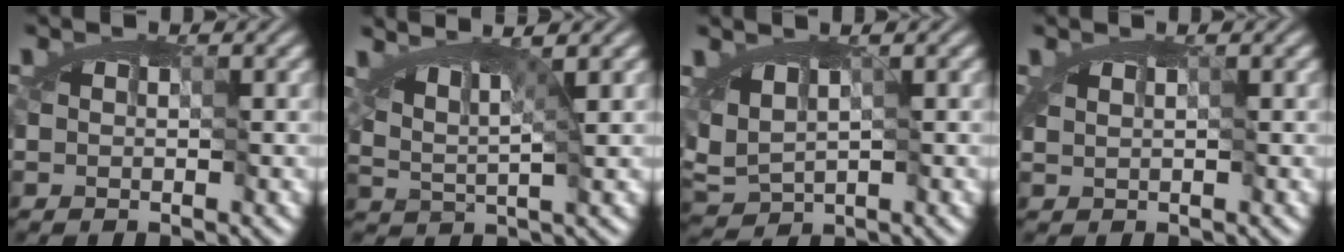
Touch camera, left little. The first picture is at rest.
{"total": 2.9, "force": [1.5, 0.6, 2.4], "torque": [-0.040, -0.002, 0.024]}
{"total": 2.3, "force": [-0.5, 1.4, 1.8], "torque": [-0.032, -0.004, 0.001]}
{"total": 0.8, "force": [0.4, 0.4, 0.6], "torque": [-0.017, 0.001, 0.011]}